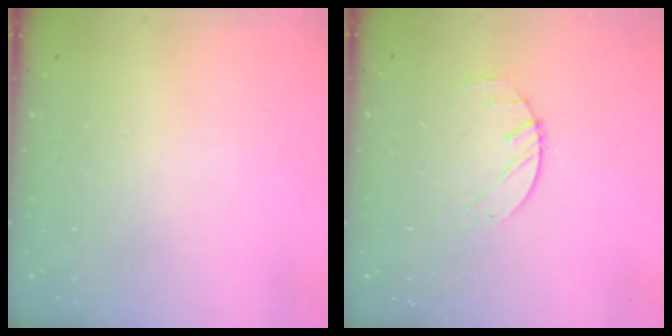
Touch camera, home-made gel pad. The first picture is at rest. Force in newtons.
{"total": 1.9, "press": 1.9, "slide": 0.3}